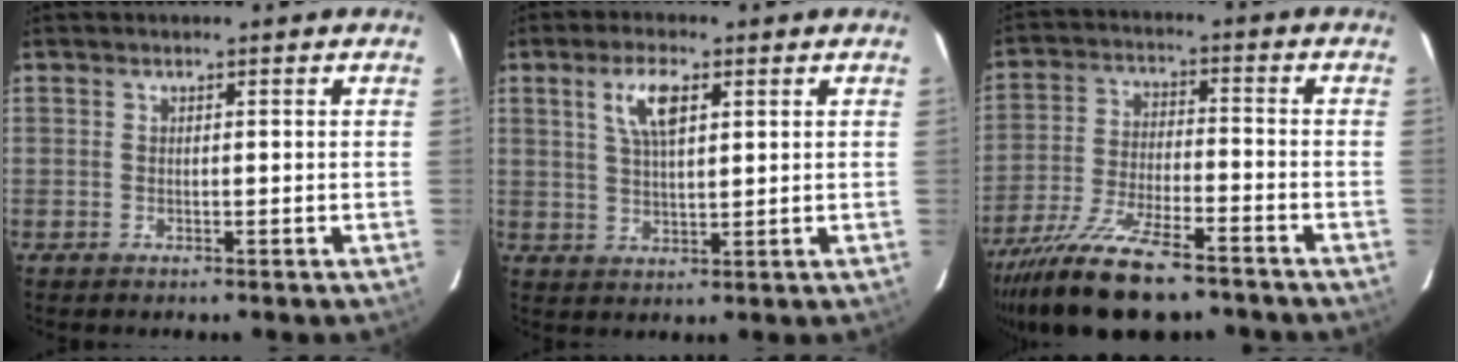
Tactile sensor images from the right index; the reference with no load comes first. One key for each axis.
{"total": 6.3, "fx": 2.7, "fy": 2.2, "fz": 5.2, "tx": -0.097, "ty": 0.008, "tz": 0.052}
{"total": 17.4, "fx": -13.5, "fy": 4.6, "fz": 9.9, "tx": -0.207, "ty": -0.039, "tz": -0.235}